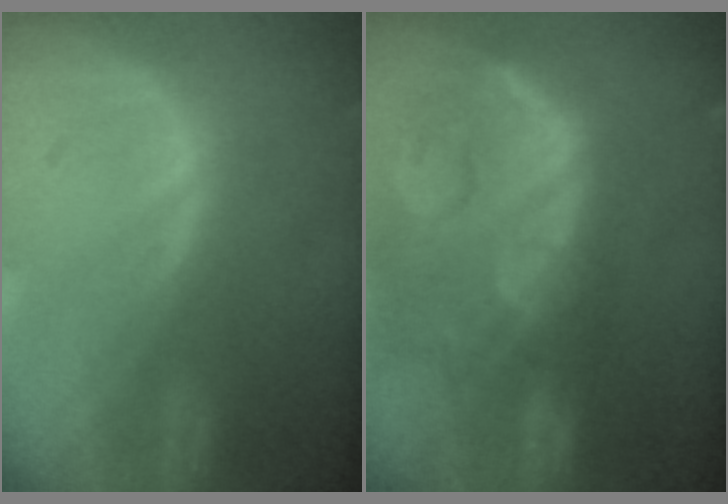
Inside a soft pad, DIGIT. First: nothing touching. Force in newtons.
{"total": 14.8, "press": 12.0, "slide": 8.7}